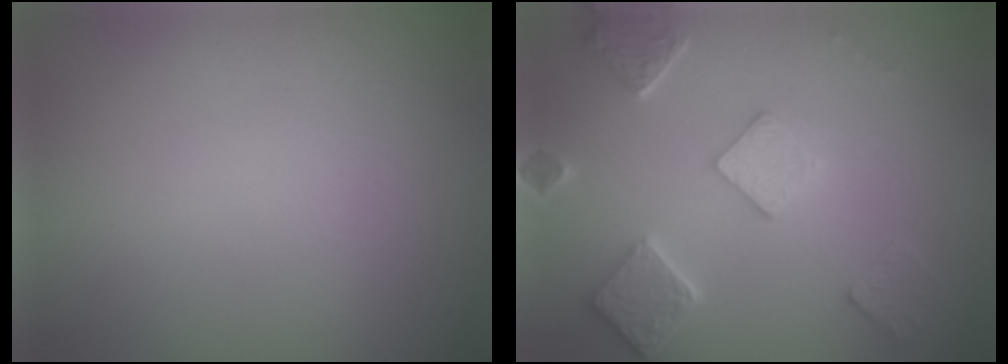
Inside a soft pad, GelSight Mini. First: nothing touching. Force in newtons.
{"total": 5.0, "press": 3.9, "slide": 3.0}